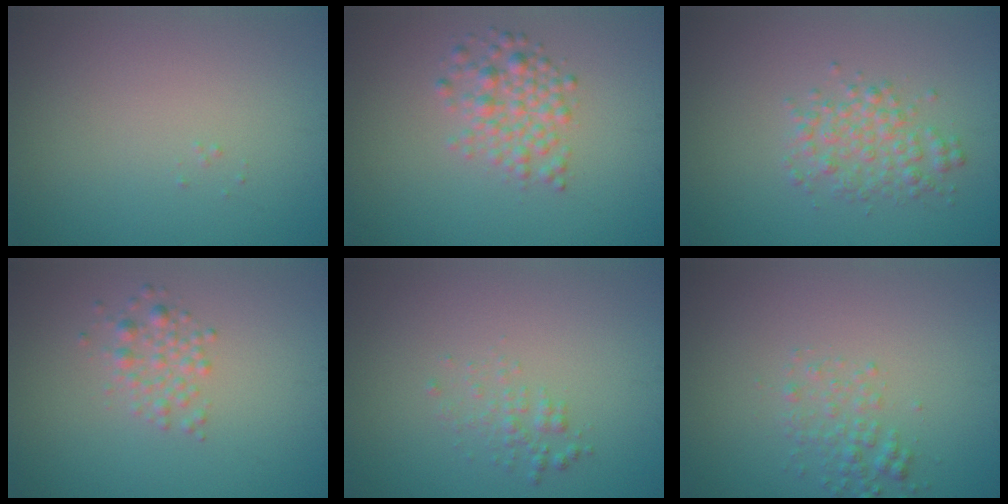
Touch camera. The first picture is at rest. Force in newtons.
{"total": 3.0, "press": 3.0, "slide": 0.2}
{"total": 2.8, "press": 2.8, "slide": 0.0}
{"total": 1.9, "press": 1.9, "slide": 0.1}
{"total": 1.3, "press": 1.3, "slide": 0.0}
{"total": 2.0, "press": 2.0, "slide": 0.1}